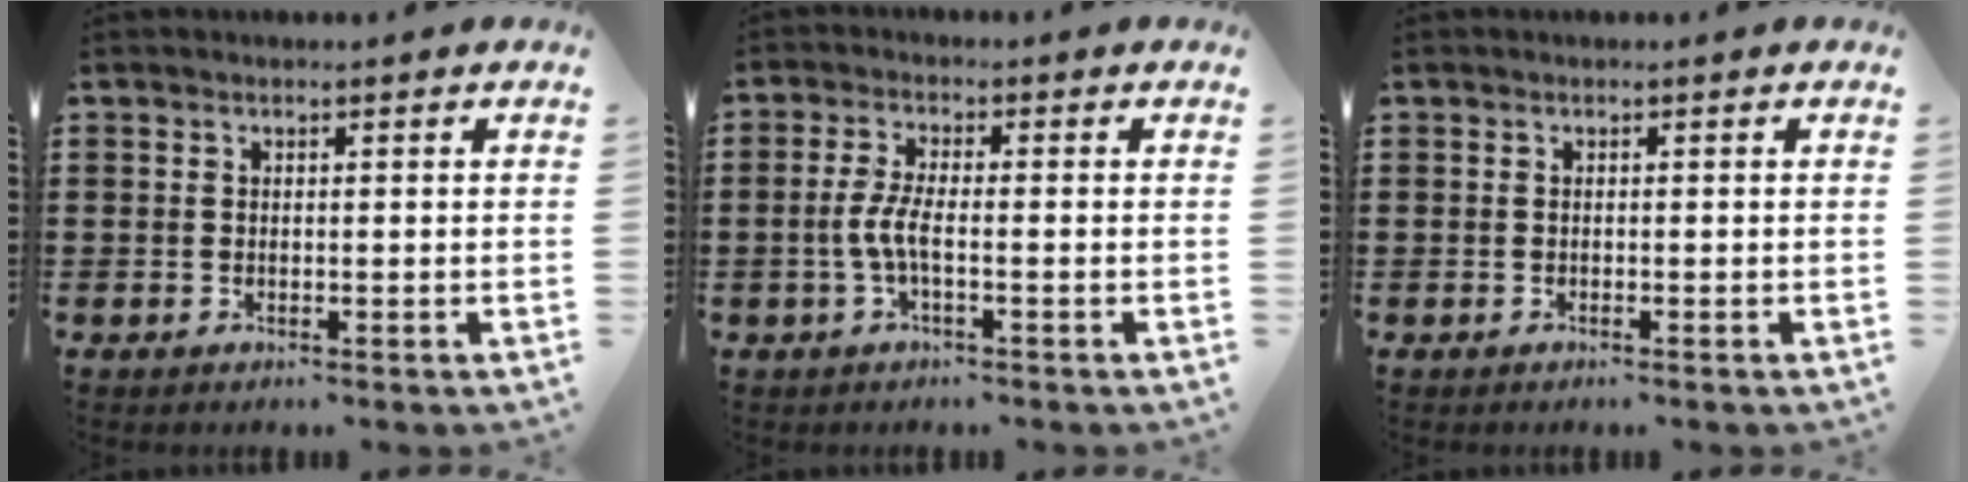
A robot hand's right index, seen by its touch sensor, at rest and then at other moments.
{"total": 4.0, "force": [-1.1, 1.0, 3.8], "torque": [-0.095, -0.006, -0.030]}
{"total": 0.0}